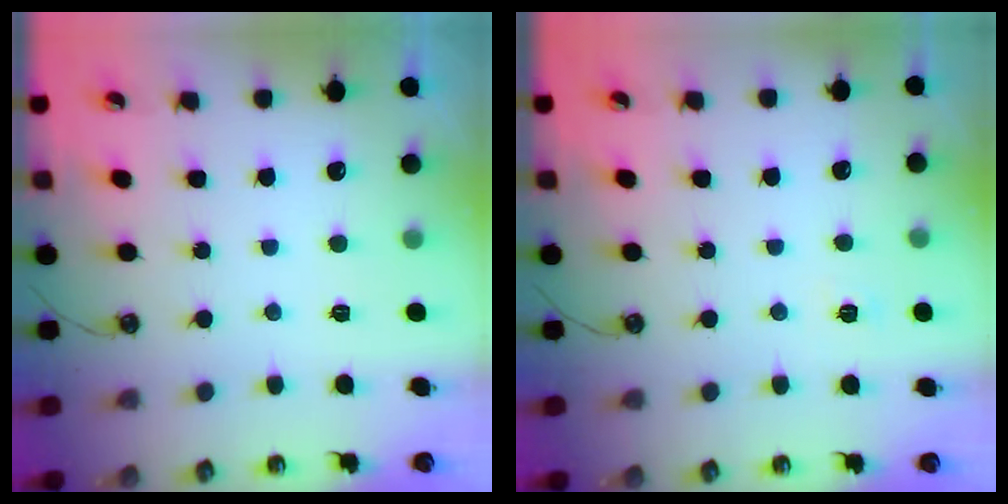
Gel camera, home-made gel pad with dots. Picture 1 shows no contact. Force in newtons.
{"total": 2.6, "press": 2.6, "slide": 0.2}